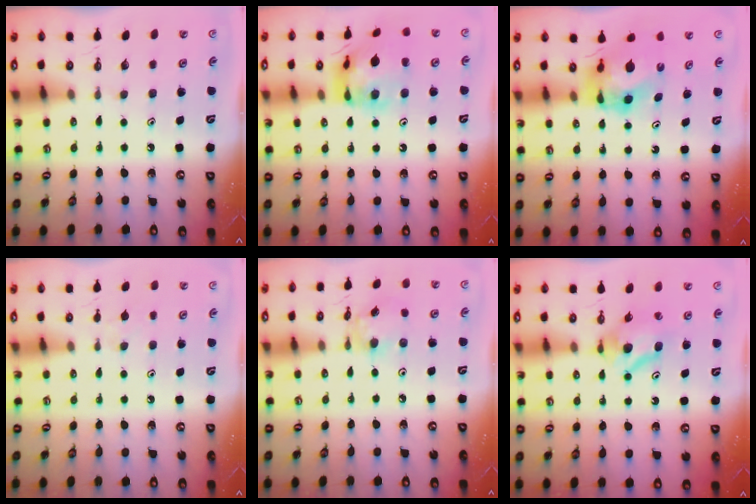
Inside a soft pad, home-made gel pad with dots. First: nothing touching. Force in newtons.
{"total": 14.0, "press": 14.0, "slide": 1.3}
{"total": 6.4, "press": 6.4, "slide": 0.6}
{"total": 3.7, "press": 3.7, "slide": 0.7}
{"total": 10.0, "press": 10.0, "slide": 0.8}
{"total": 7.5, "press": 7.5, "slide": 0.2}